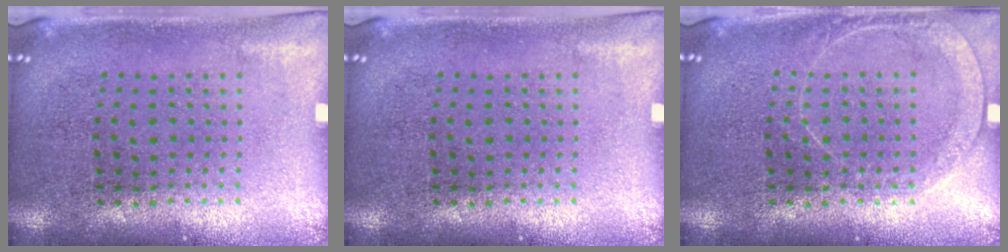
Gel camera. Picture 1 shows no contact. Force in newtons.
{"total": 0.0}
{"total": 1.5, "press": 1.4, "slide": 0.4}